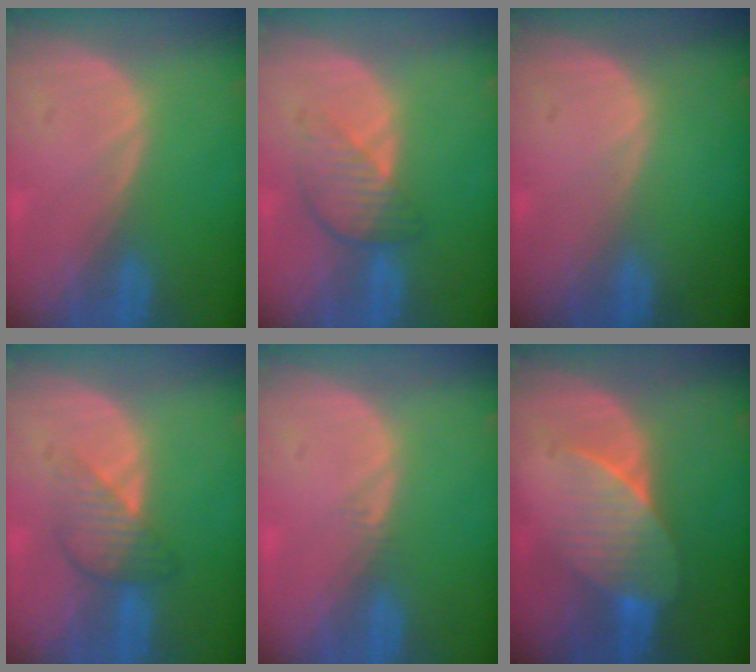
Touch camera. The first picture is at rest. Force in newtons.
{"total": 4.7, "press": 4.2, "slide": 2.1}
{"total": 0.0}
{"total": 4.1, "press": 4.1, "slide": 0.0}
{"total": 0.5, "press": 0.5, "slide": 0.2}
{"total": 7.1, "press": 6.4, "slide": 3.0}